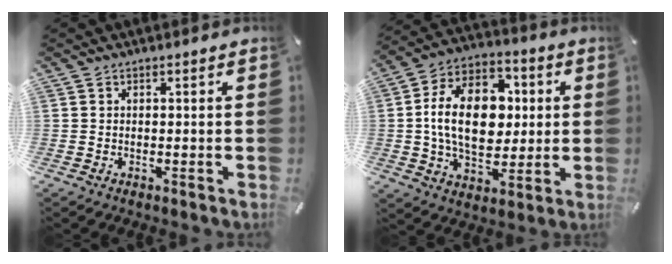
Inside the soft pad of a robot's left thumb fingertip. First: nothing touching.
{"total": 18.5, "force": [0.8, 12.5, 13.6], "torque": [-0.262, 0.012, 0.008]}